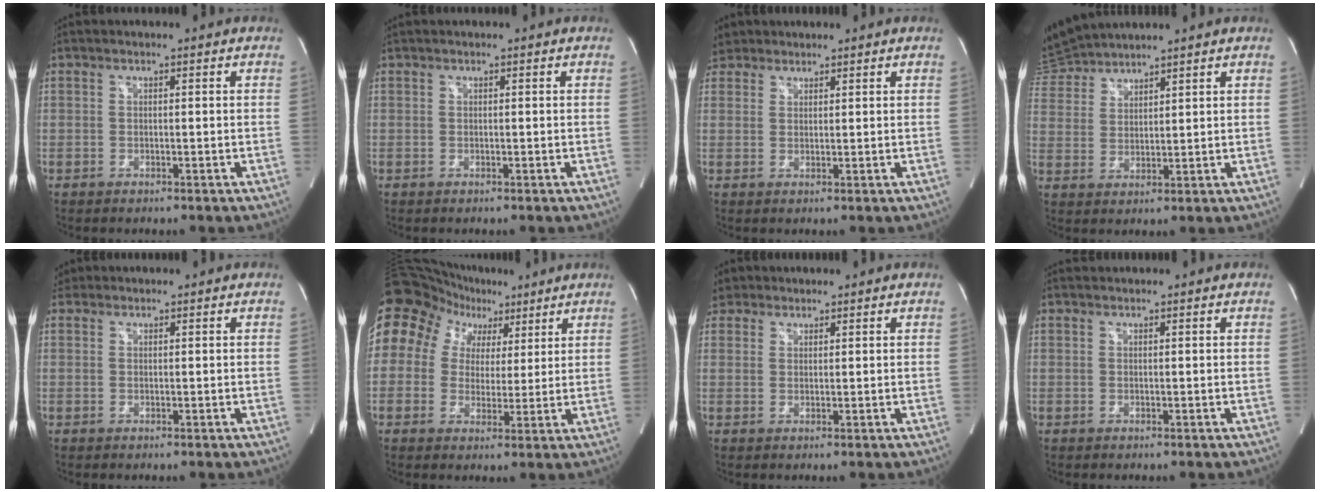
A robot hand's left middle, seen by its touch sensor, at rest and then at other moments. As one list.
[{"total": 0.0}, {"total": 3.7, "force": [3.1, 2.1, -0.2], "torque": [0.002, 0.013, 0.059]}, {"total": 7.9, "force": [7.8, 0.4, 0.9], "torque": [-0.037, 0.021, 0.162]}, {"total": 1.6, "force": [1.1, 1.2, -0.1], "torque": [0.006, 0.015, 0.016]}, {"total": 14.0, "force": [7.3, 11.2, 4.0], "torque": [-0.071, 0.068, 0.121]}, {"total": 3.6, "force": [2.8, 2.3, 0.0], "torque": [-0.003, 0.014, 0.053]}, {"total": 0.9, "force": [0.9, 0.1, 0.0], "torque": [-0.005, 0.020, 0.021]}]